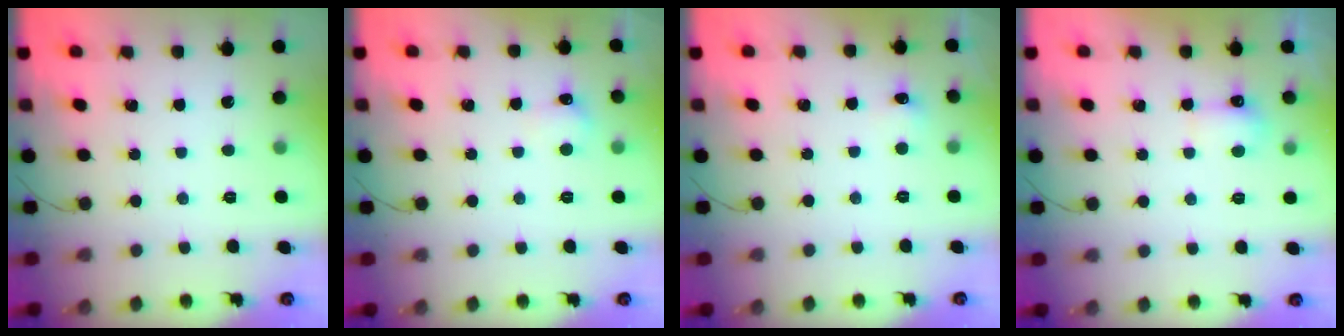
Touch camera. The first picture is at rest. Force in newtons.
{"total": 6.0, "press": 5.9, "slide": 1.3}
{"total": 3.9, "press": 3.8, "slide": 1.1}
{"total": 4.6, "press": 4.4, "slide": 1.3}